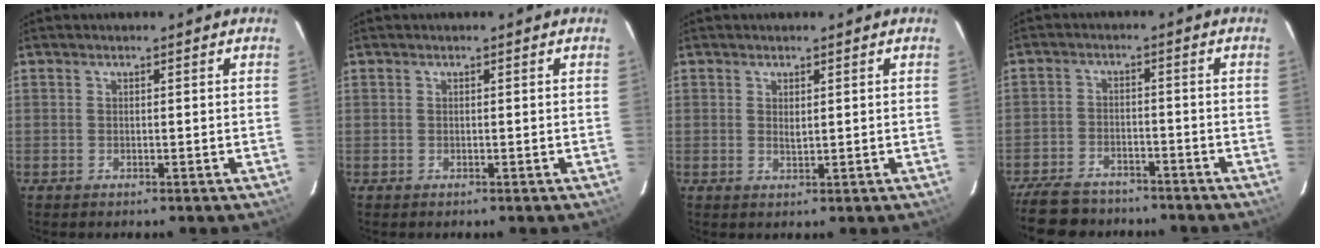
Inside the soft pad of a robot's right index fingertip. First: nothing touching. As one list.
[{"total": 0.0}, {"total": 1.3, "force": [0.4, 0.7, 1.1], "torque": [-0.018, -0.001, 0.007]}, {"total": 13.4, "force": [-10.8, 6.1, 5.0], "torque": [-0.140, -0.001, -0.172]}]